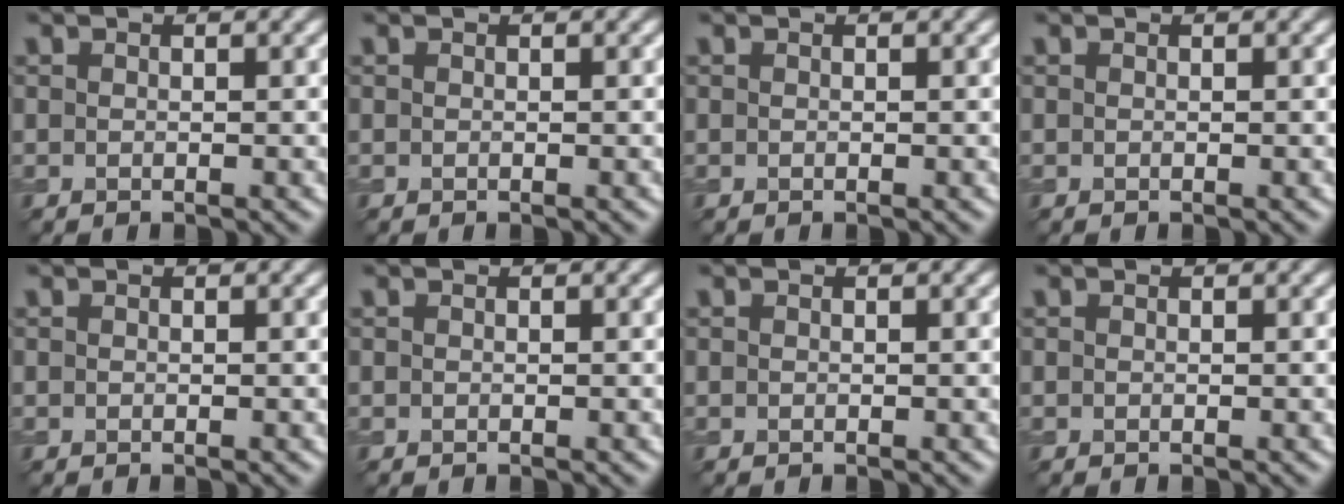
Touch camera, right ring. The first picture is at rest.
{"total": 0.0}
{"total": 0.0}
{"total": 0.0}
{"total": 0.0}
{"total": 0.0}
{"total": 0.0}
{"total": 0.0}